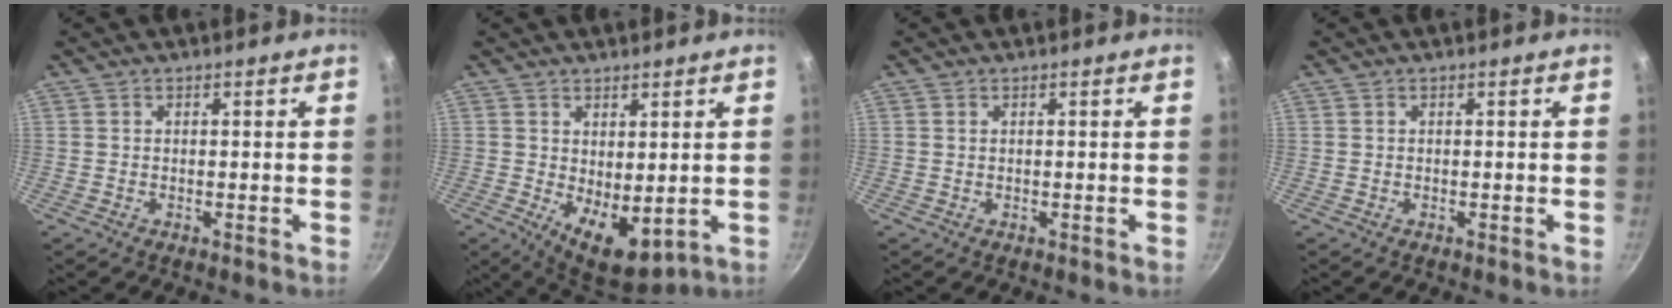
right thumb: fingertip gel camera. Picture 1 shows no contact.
{"total": 8.4, "force": [0.4, 4.4, 7.2], "torque": [-0.086, -0.023, 0.021]}
{"total": 0.0}
{"total": 0.0}